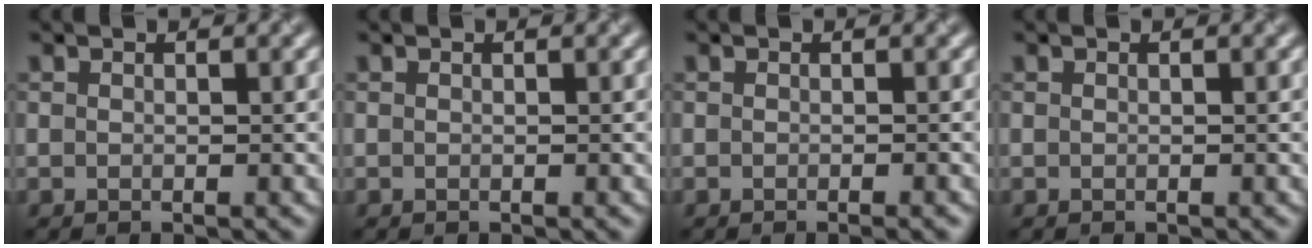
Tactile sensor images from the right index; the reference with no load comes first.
{"total": 0.0}
{"total": 1.0, "force": [-0.5, 0.2, 0.8], "torque": [-0.008, -0.004, -0.009]}
{"total": 0.0}